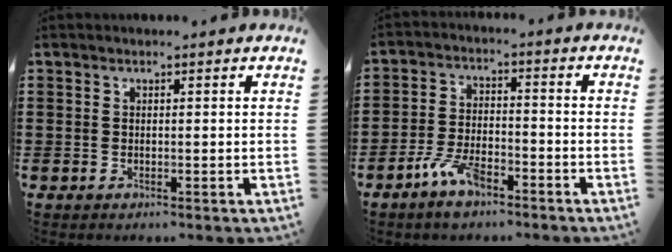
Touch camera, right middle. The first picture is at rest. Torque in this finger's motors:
{"motor_torque": [0.69, 0.08, 0.02, -0.08]}